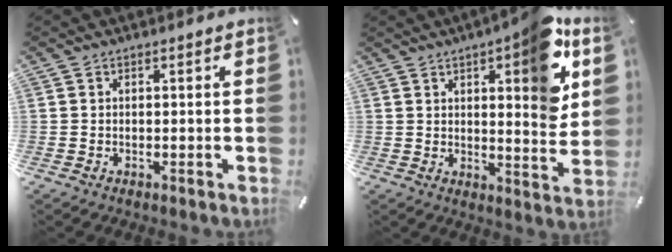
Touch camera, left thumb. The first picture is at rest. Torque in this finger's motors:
{"motor_torque": [2.29, 2.72, 1.89, -0.89, 0.46]}